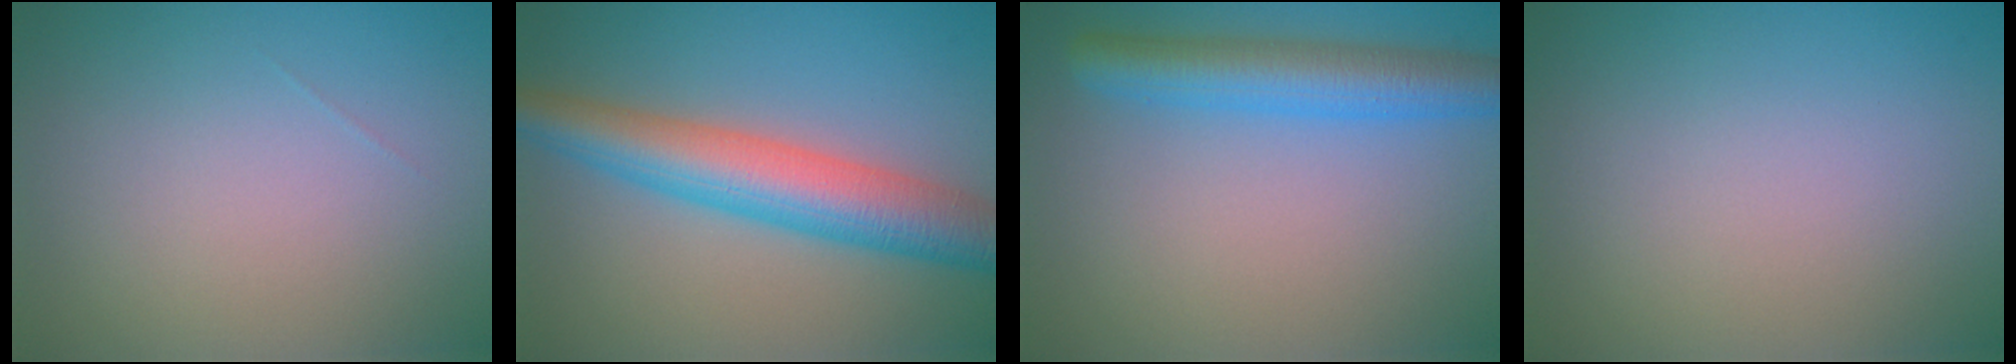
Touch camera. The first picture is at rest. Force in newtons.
{"total": 7.5, "press": 7.5, "slide": 0.1}
{"total": 5.6, "press": 5.6, "slide": 0.2}
{"total": 0.0}